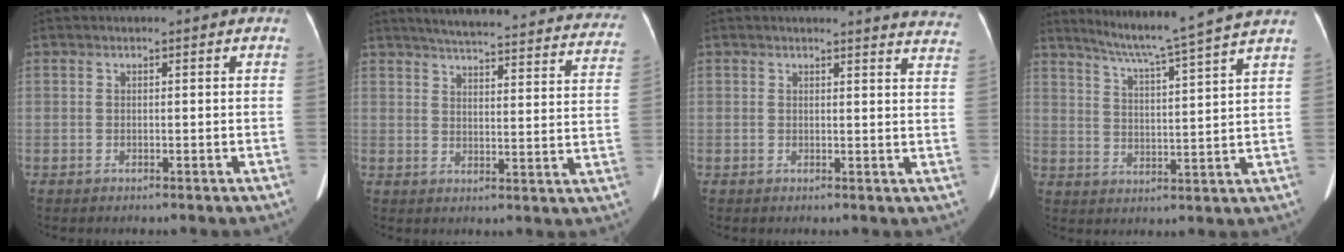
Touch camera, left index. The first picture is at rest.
{"total": 30.9, "force": [28.4, 4.4, 11.5], "torque": [-0.167, -0.059, 0.327]}
{"total": 10.8, "force": [10.6, 0.7, 1.9], "torque": [0.007, -0.065, 0.077]}
{"total": 14.3, "force": [12.4, -2.4, 6.7], "torque": [-0.115, -0.018, 0.172]}